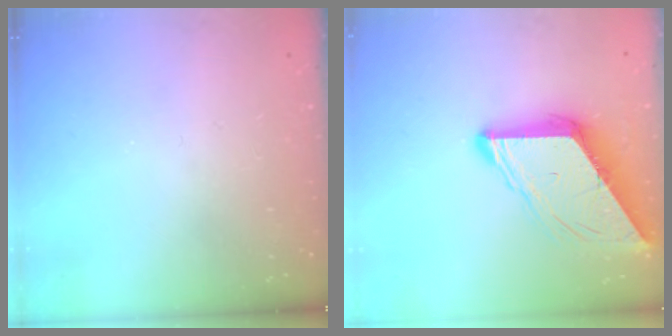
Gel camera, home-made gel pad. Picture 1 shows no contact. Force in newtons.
{"total": 10.3, "press": 10.3, "slide": 1.1}